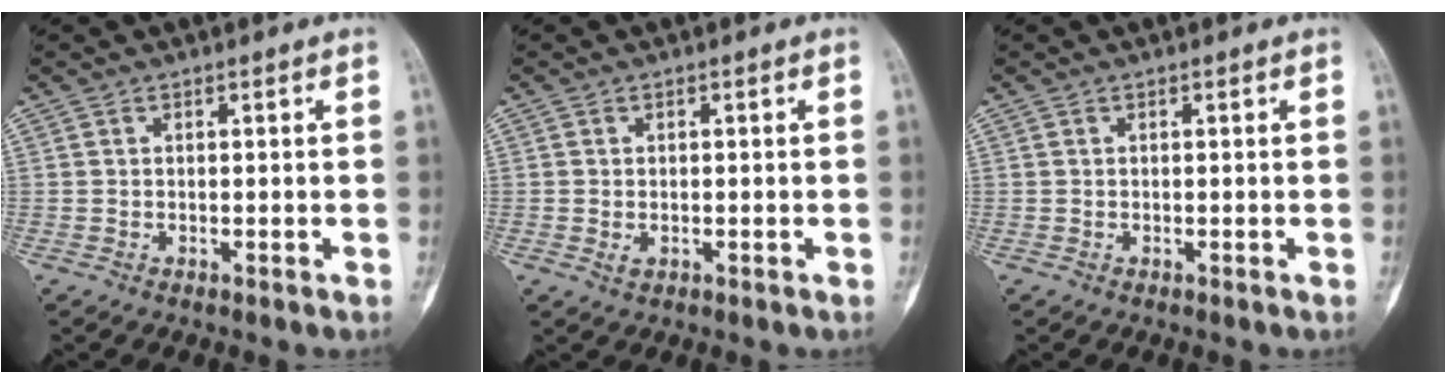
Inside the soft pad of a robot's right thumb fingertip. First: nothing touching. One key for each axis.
{"total": 1.4, "fx": -0.2, "fy": 1.1, "fz": 0.9, "tx": -0.016, "ty": -0.001, "tz": -0.001}
{"total": 0.0}